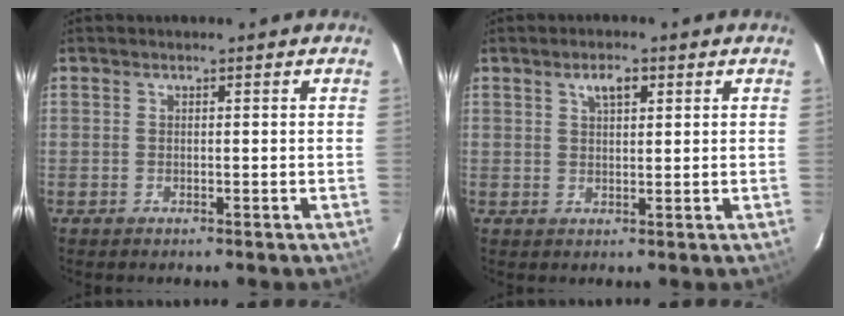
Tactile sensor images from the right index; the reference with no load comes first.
{"total": 3.2, "force": [1.6, 1.4, 2.4], "torque": [-0.041, 0.009, 0.028]}